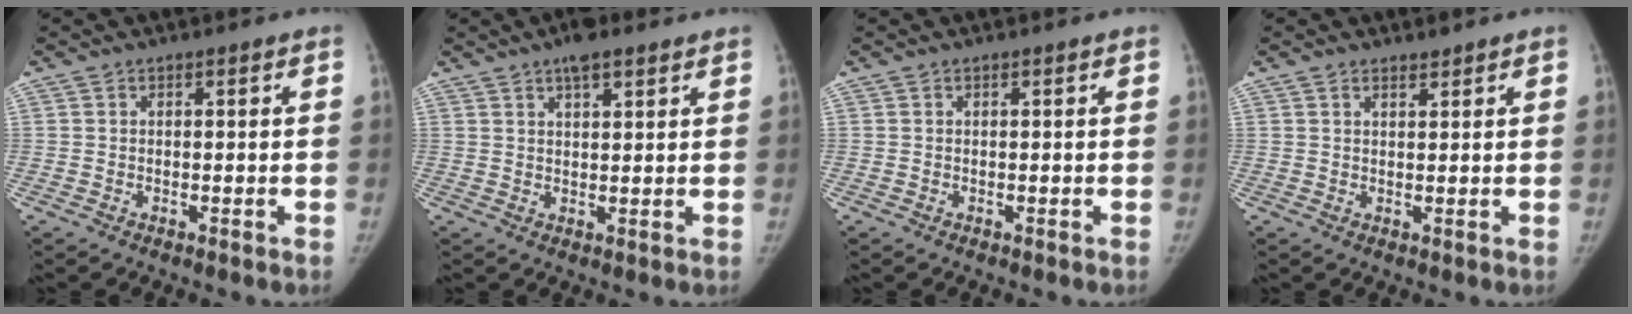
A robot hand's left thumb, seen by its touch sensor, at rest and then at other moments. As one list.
[{"total": 5.1, "force": [3.4, 1.8, 3.3], "torque": [-0.041, -0.008, 0.052]}, {"total": 0.0}, {"total": 1.5, "force": [1.4, 0.5, 0.5], "torque": [-0.002, -0.011, 0.023]}]